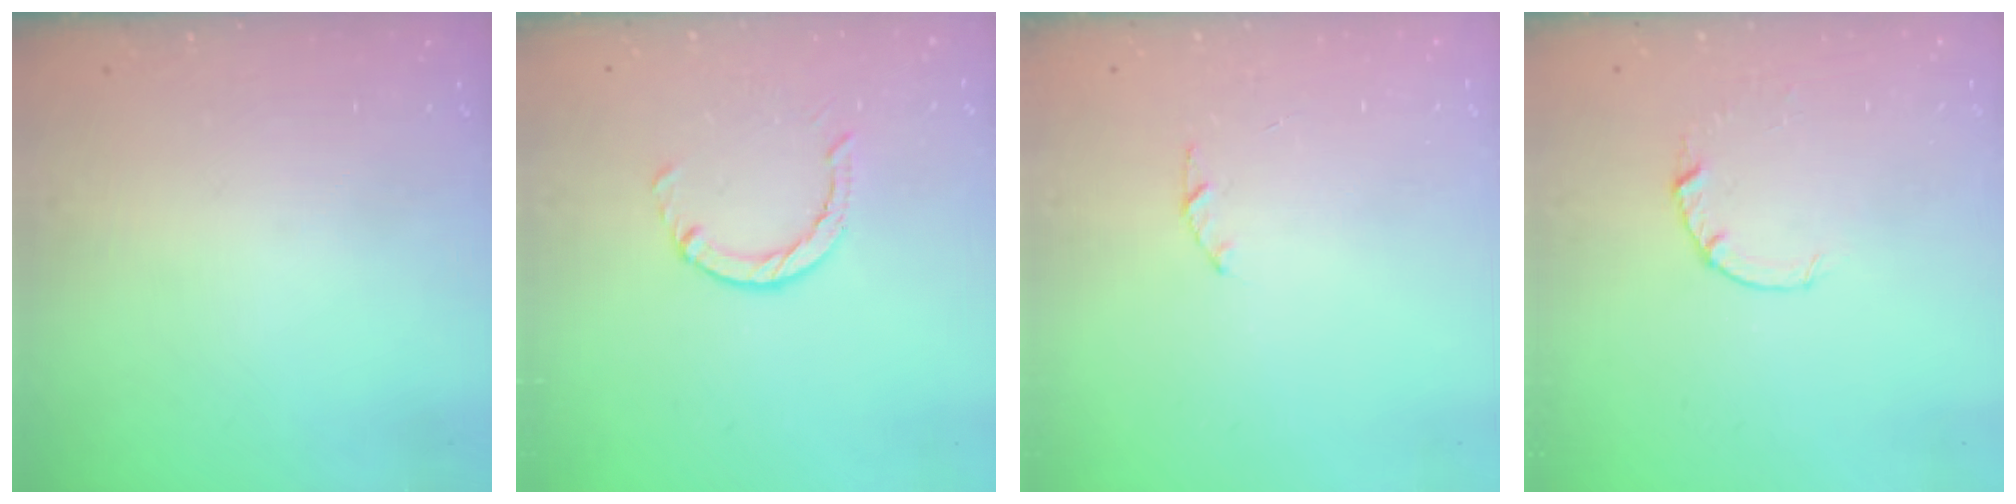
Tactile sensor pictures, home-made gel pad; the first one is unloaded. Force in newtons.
{"total": 2.5, "press": 2.4, "slide": 0.4}
{"total": 1.0, "press": 0.9, "slide": 0.3}
{"total": 2.6, "press": 2.6, "slide": 0.4}